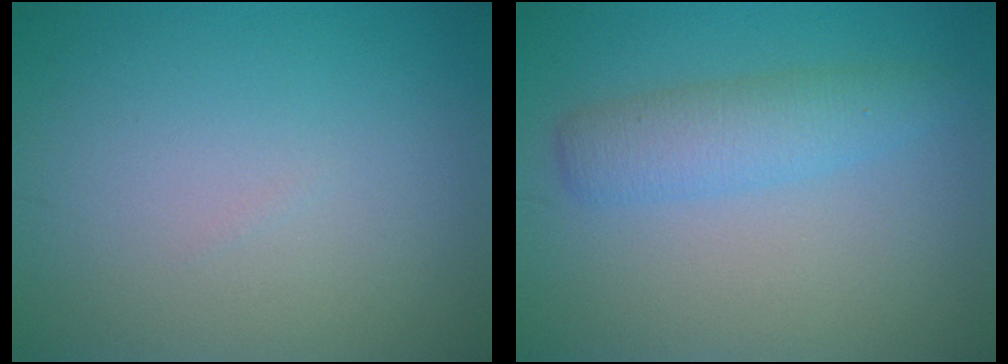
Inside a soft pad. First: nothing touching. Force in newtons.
{"total": 3.2, "press": 3.2, "slide": 0.1}